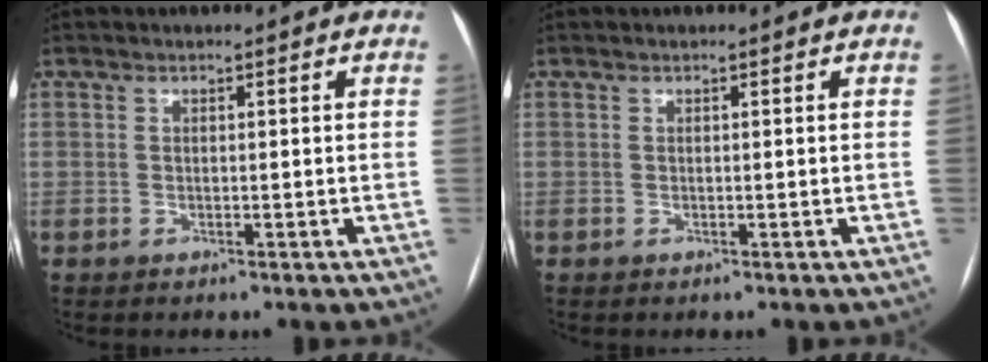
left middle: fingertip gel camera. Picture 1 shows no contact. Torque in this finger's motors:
{"motor_torque": [-0.01, 0.01, 0.00, 0.00]}